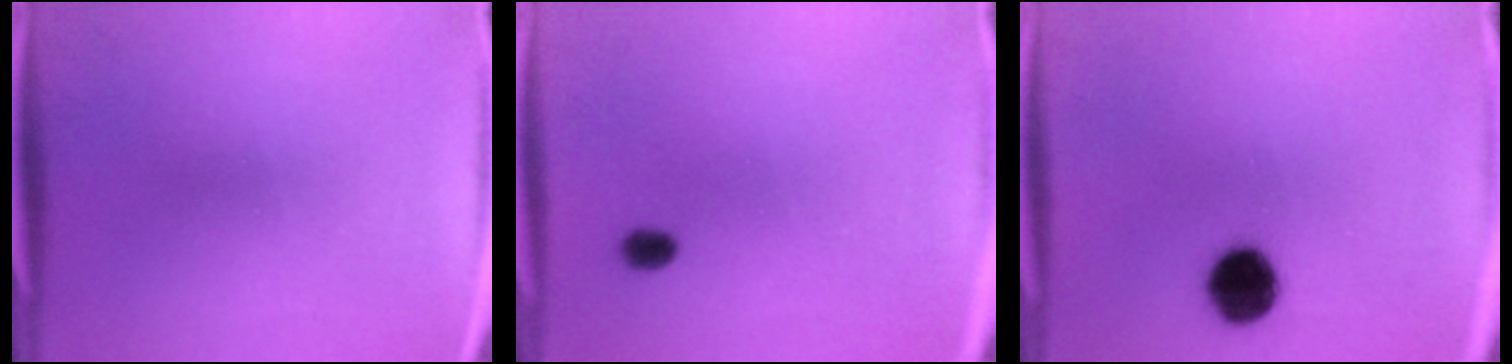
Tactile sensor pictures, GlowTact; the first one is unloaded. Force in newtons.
{"total": 2.7}
{"total": 10.6}